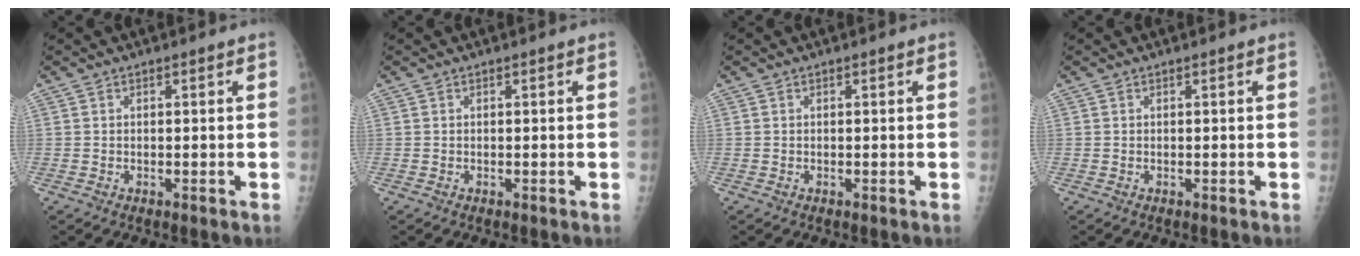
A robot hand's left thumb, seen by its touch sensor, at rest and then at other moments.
{"total": 0.0}
{"total": 0.0}
{"total": 0.0}